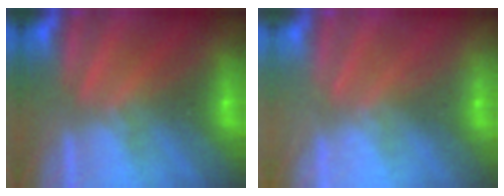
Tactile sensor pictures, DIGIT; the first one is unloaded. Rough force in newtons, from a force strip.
{"total": 2.4}